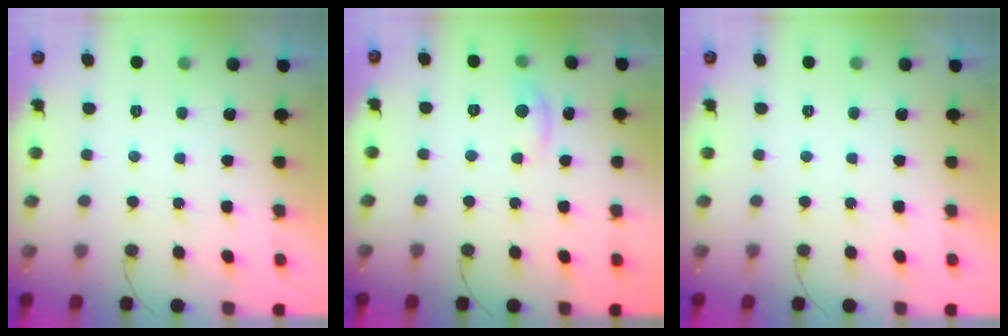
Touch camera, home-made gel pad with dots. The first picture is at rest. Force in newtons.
{"total": 4.2, "press": 4.2, "slide": 0.1}
{"total": 0.0}